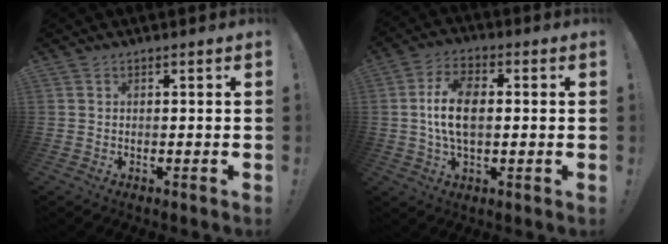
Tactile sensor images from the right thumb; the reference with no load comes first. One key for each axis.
{"total": 10.7, "fx": 0.3, "fy": 5.9, "fz": 9.0, "tx": -0.158, "ty": 0.004, "tz": 0.006}